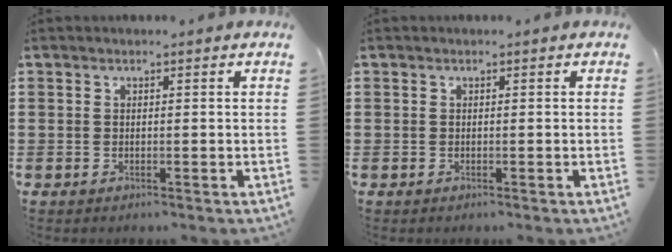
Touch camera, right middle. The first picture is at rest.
{"total": 0.0}